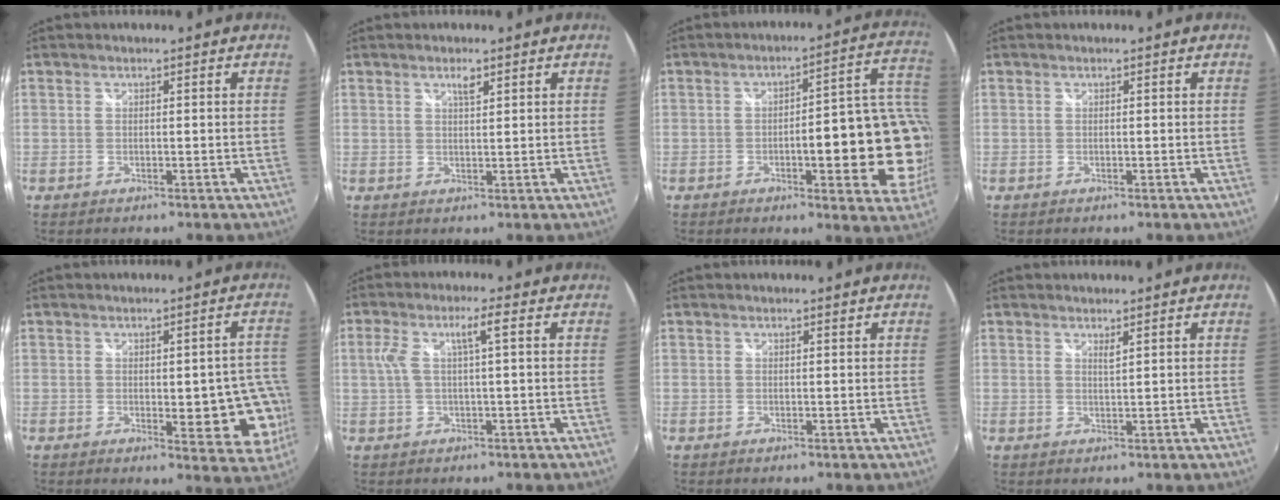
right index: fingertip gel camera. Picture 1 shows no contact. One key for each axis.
{"total": 1.9, "fx": 1.2, "fy": 0.5, "fz": 1.4, "tx": -0.022, "ty": 0.002, "tz": 0.019}
{"total": 17.3, "fx": -3.9, "fy": 4.8, "fz": 16.1, "tx": -0.201, "ty": 0.017, "tz": -0.047}
{"total": 0.0}
{"total": 10.3, "fx": -1.9, "fy": 4.0, "fz": 9.3, "tx": -0.100, "ty": -0.004, "tz": -0.015}
{"total": 5.1, "fx": 0.8, "fy": 0.3, "fz": 5.1, "tx": -0.102, "ty": 0.005, "tz": 0.023}
{"total": 0.0}
{"total": 1.1, "fx": 0.9, "fy": -0.1, "fz": 0.7, "tx": -0.013, "ty": -0.002, "tz": 0.015}